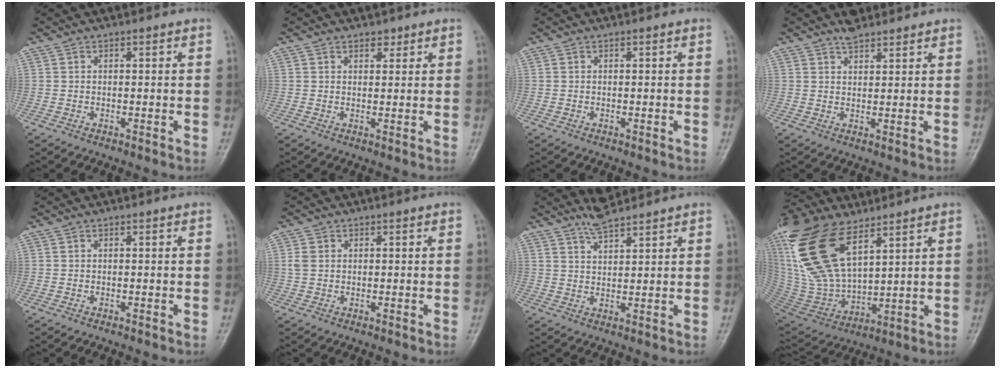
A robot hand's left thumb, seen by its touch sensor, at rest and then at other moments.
{"total": 1.9, "force": [1.4, 1.0, 0.8], "torque": [0.001, -0.007, 0.018]}
{"total": 0.0}
{"total": 3.1, "force": [2.7, 1.2, 1.0], "torque": [-0.008, -0.013, 0.044]}
{"total": 0.0}
{"total": 2.2, "force": [0.5, 1.8, 1.2], "torque": [-0.025, 0.004, 0.012]}
{"total": 4.1, "force": [3.9, 0.5, 1.3], "torque": [-0.023, -0.020, 0.077]}
{"total": 23.3, "force": [11.8, 11.1, 16.8], "torque": [-0.364, -0.036, 0.239]}